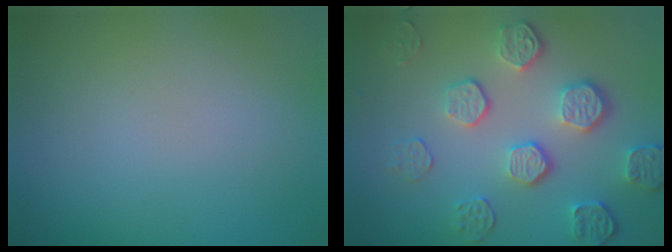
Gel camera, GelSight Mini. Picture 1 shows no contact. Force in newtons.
{"total": 5.3, "press": 4.1, "slide": 3.5}